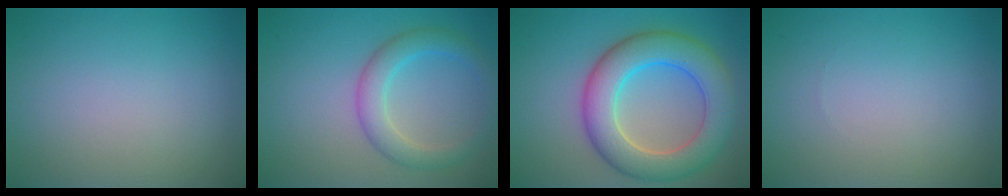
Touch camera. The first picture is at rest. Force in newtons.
{"total": 3.6, "press": 3.6, "slide": 0.1}
{"total": 8.2, "press": 8.2, "slide": 0.3}
{"total": 0.0}